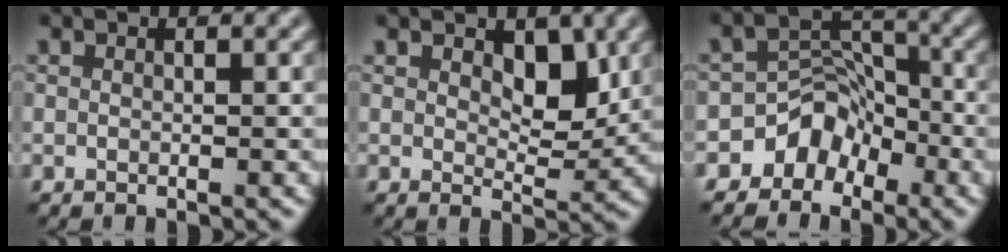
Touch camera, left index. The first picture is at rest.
{"total": 3.5, "force": [1.4, 1.8, 2.6], "torque": [-0.041, -0.009, 0.022]}
{"total": 3.9, "force": [-2.5, 2.8, 1.0], "torque": [0.003, 0.017, -0.044]}